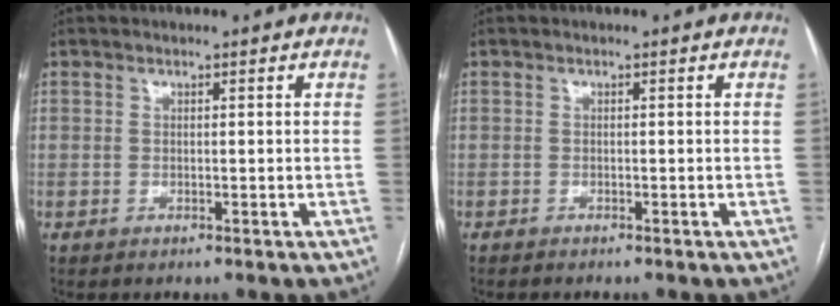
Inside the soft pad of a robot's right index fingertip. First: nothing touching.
{"total": 0.8, "force": [-0.8, 0.1, 0.3], "torque": [-0.008, -0.002, -0.012]}